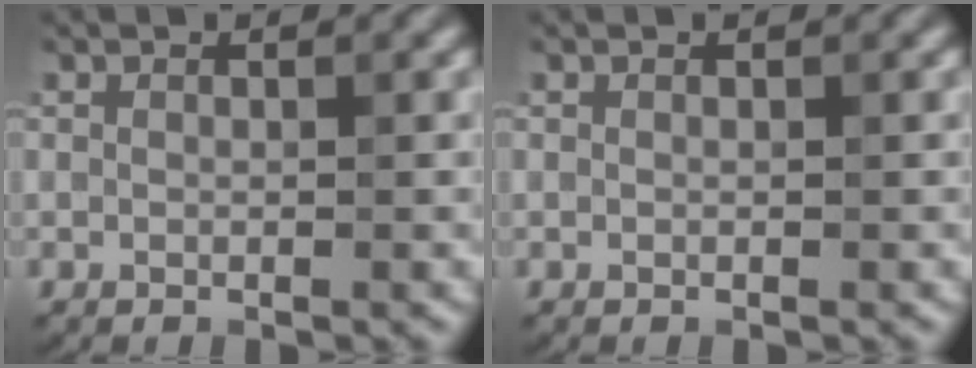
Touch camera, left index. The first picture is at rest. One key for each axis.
{"total": 0.0}